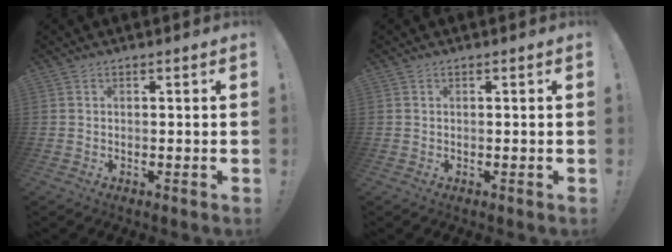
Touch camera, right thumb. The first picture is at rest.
{"total": 0.0}